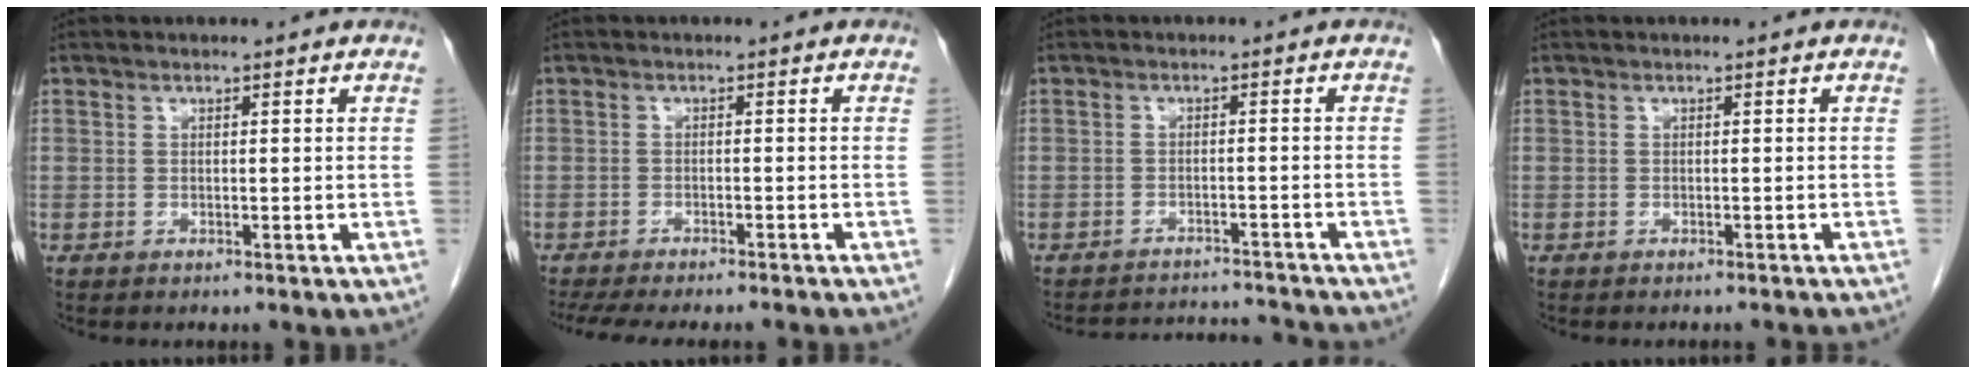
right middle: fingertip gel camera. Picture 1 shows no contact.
{"total": 13.0, "force": [-11.4, 1.6, 6.1], "torque": [-0.094, -0.021, -0.154]}
{"total": 9.0, "force": [-9.0, 0.4, 0.7], "torque": [-0.011, 0.011, -0.121]}
{"total": 3.6, "force": [-3.5, 0.4, 0.9], "torque": [-0.017, -0.013, -0.040]}